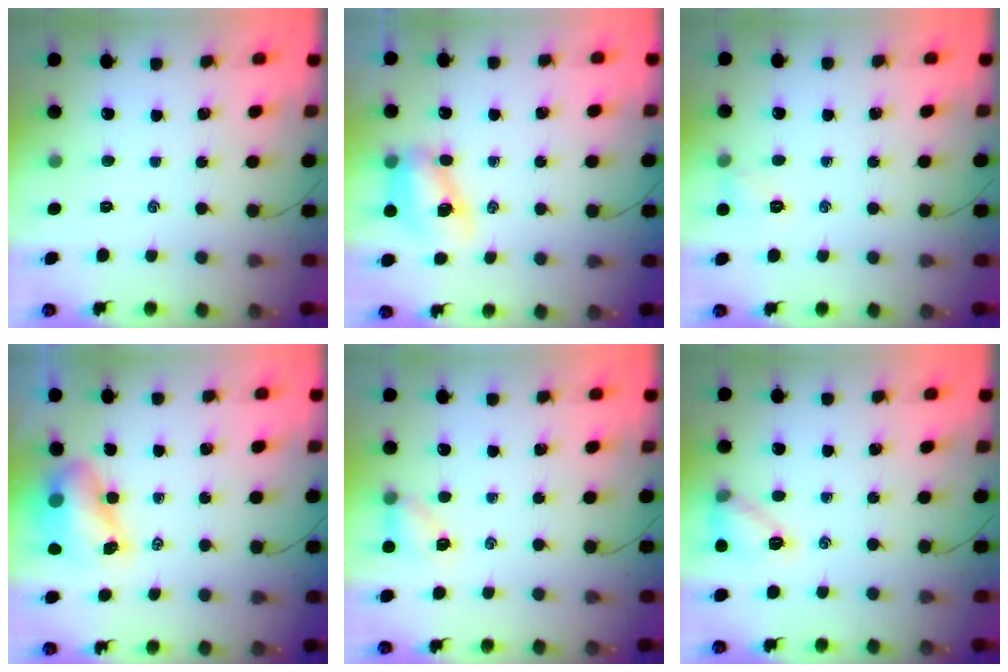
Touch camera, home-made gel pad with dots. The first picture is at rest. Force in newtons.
{"total": 8.2, "press": 8.1, "slide": 1.0}
{"total": 5.9, "press": 5.7, "slide": 1.5}
{"total": 8.0, "press": 7.9, "slide": 1.4}
{"total": 5.6, "press": 5.4, "slide": 1.7}
{"total": 9.7, "press": 9.7, "slide": 0.5}